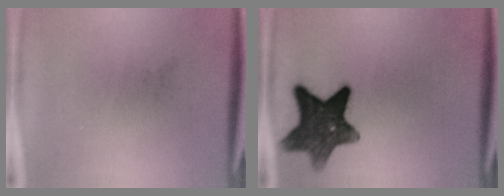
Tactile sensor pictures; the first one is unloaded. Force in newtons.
{"total": 10.6}